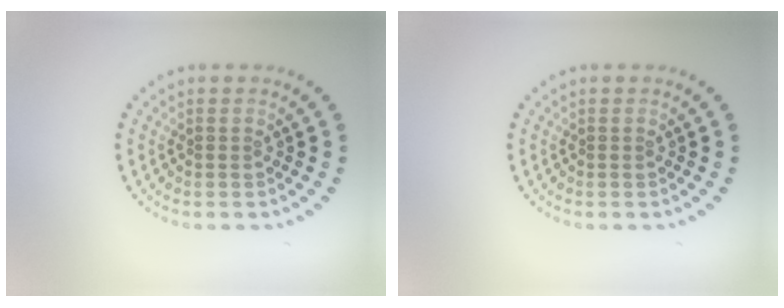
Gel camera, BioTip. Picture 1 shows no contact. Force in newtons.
{"total": 0.0}